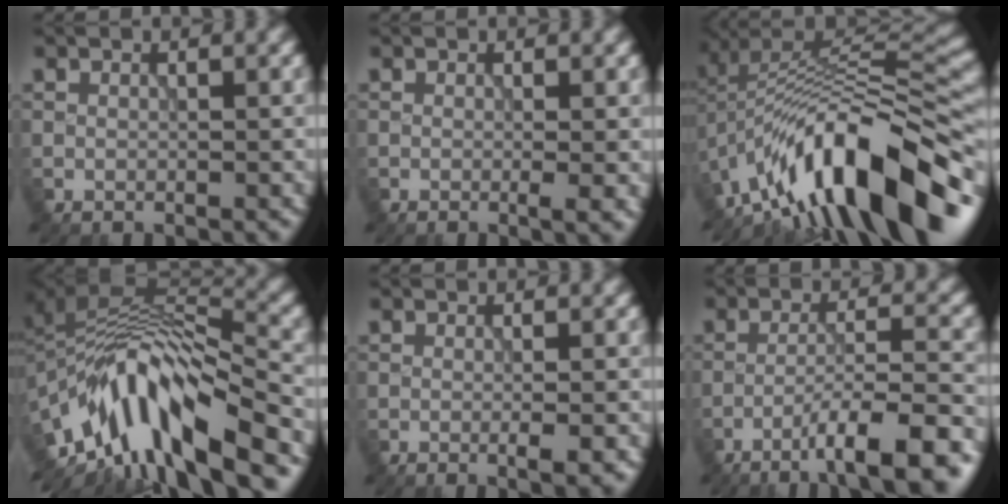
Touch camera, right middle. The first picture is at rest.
{"total": 1.6, "force": [-0.2, 0.3, 1.6], "torque": [-0.022, -0.005, -0.004]}
{"total": 14.3, "force": [-7.4, 5.0, 11.2], "torque": [-0.189, 0.028, -0.124]}
{"total": 13.6, "force": [-6.5, 5.0, 10.8], "torque": [-0.194, 0.016, -0.099]}
{"total": 2.1, "force": [-0.6, 0.5, 2.0], "torque": [-0.022, 0.000, -0.010]}
{"total": 8.7, "force": [-5.4, 1.3, 6.7], "torque": [-0.099, 0.012, -0.085]}